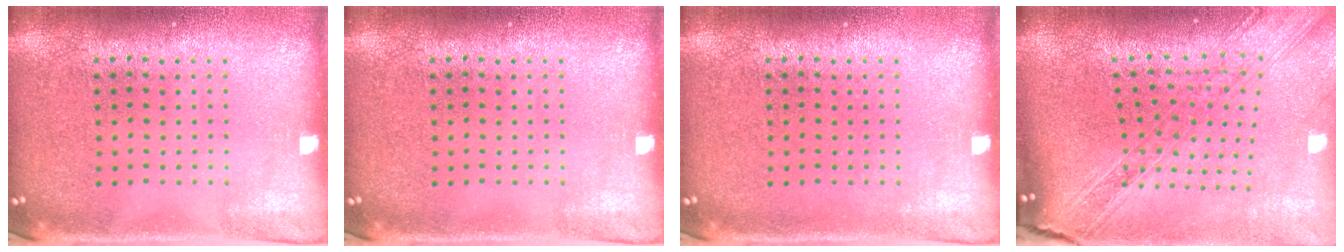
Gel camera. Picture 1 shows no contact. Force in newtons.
{"total": 0.0}
{"total": 0.0}
{"total": 2.3, "press": 1.9, "slide": 1.3}